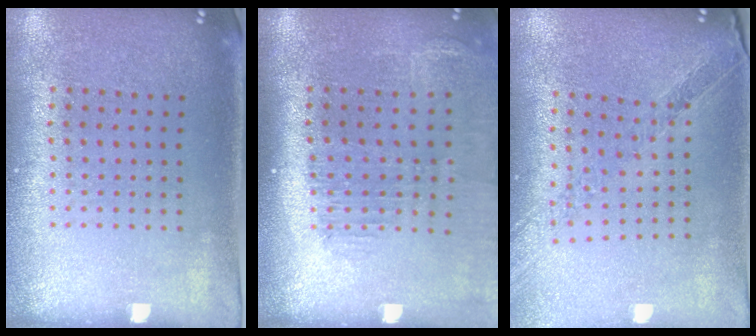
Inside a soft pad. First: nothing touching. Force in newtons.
{"total": 1.6, "press": 1.5, "slide": 0.6}
{"total": 1.1, "press": 1.1, "slide": 0.2}